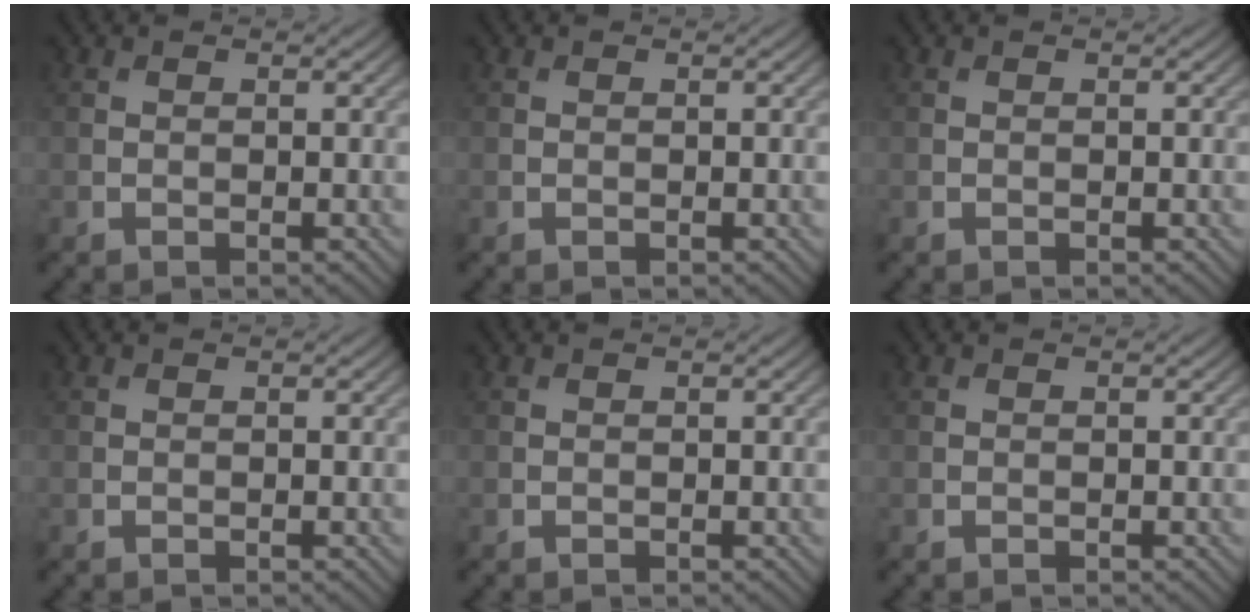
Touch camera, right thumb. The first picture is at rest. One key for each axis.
{"total": 0.0}
{"total": 0.0}
{"total": 0.0}
{"total": 0.0}
{"total": 0.0}